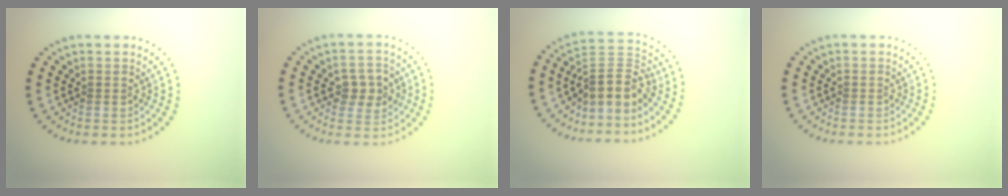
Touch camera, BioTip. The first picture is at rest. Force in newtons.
{"total": 2.8, "press": 2.8, "slide": 0.6}
{"total": 3.8, "press": 3.0, "slide": 2.4}
{"total": 0.0}